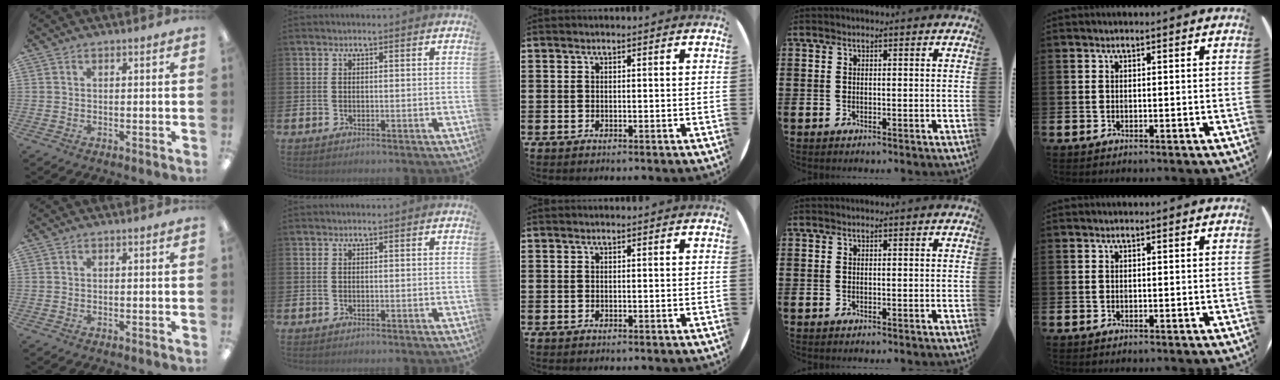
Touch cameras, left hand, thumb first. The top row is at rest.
{}